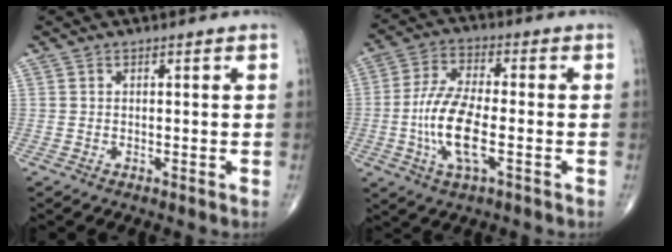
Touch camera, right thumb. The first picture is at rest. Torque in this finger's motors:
{"motor_torque": [2.32, 2.22, 1.27, -1.43, 0.59]}